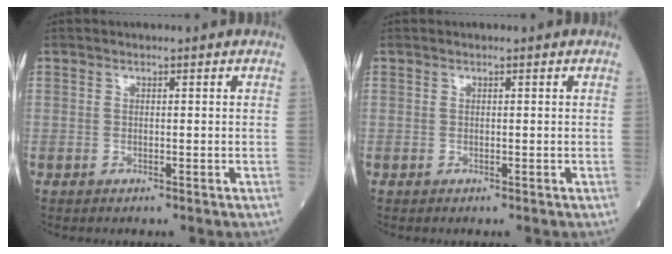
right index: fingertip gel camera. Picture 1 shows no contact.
{"total": 0.0}